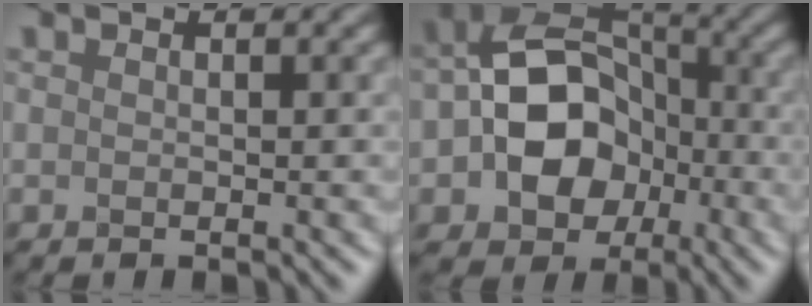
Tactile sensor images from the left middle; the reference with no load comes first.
{"total": 7.8, "force": [-2.4, 6.0, 4.3], "torque": [-0.082, 0.003, -0.035]}